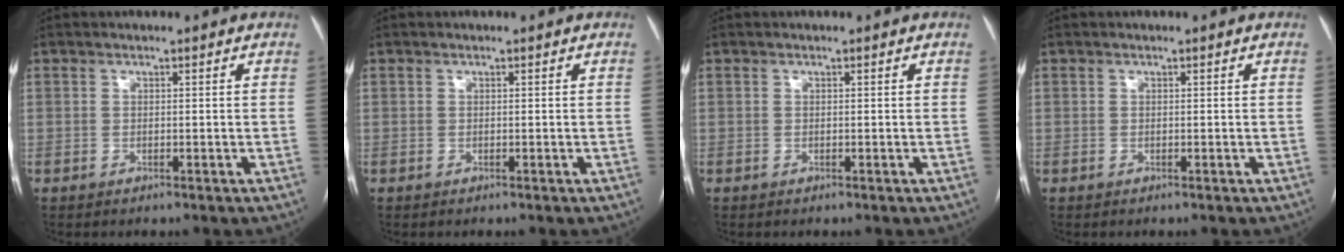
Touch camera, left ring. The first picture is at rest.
{"total": 0.0}
{"total": 0.0}
{"total": 0.0}